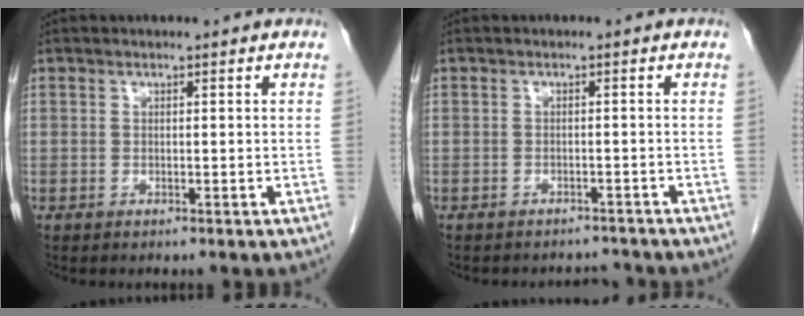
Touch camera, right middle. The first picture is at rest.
{"total": 4.2, "force": [-4.0, 1.3, 0.0], "torque": [0.003, 0.004, -0.051]}